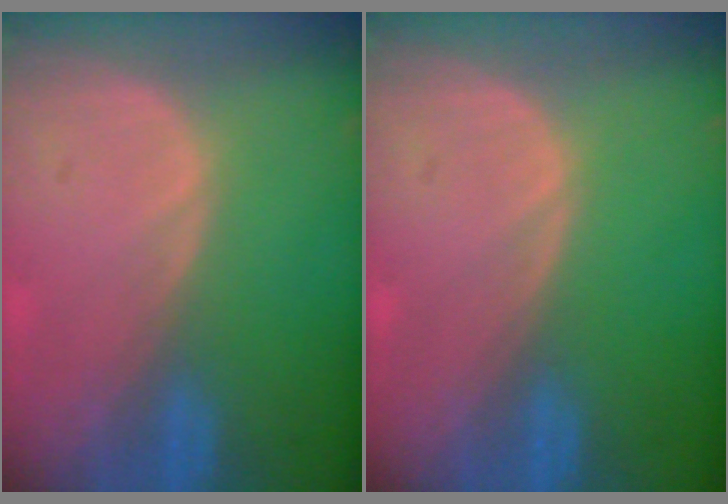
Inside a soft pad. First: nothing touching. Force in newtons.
{"total": 0.0}